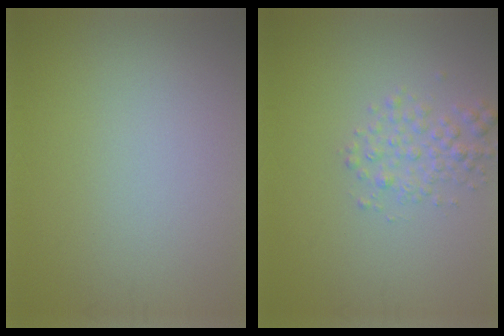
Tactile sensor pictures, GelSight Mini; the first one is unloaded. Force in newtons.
{"total": 2.2, "press": 2.2, "slide": 0.1}